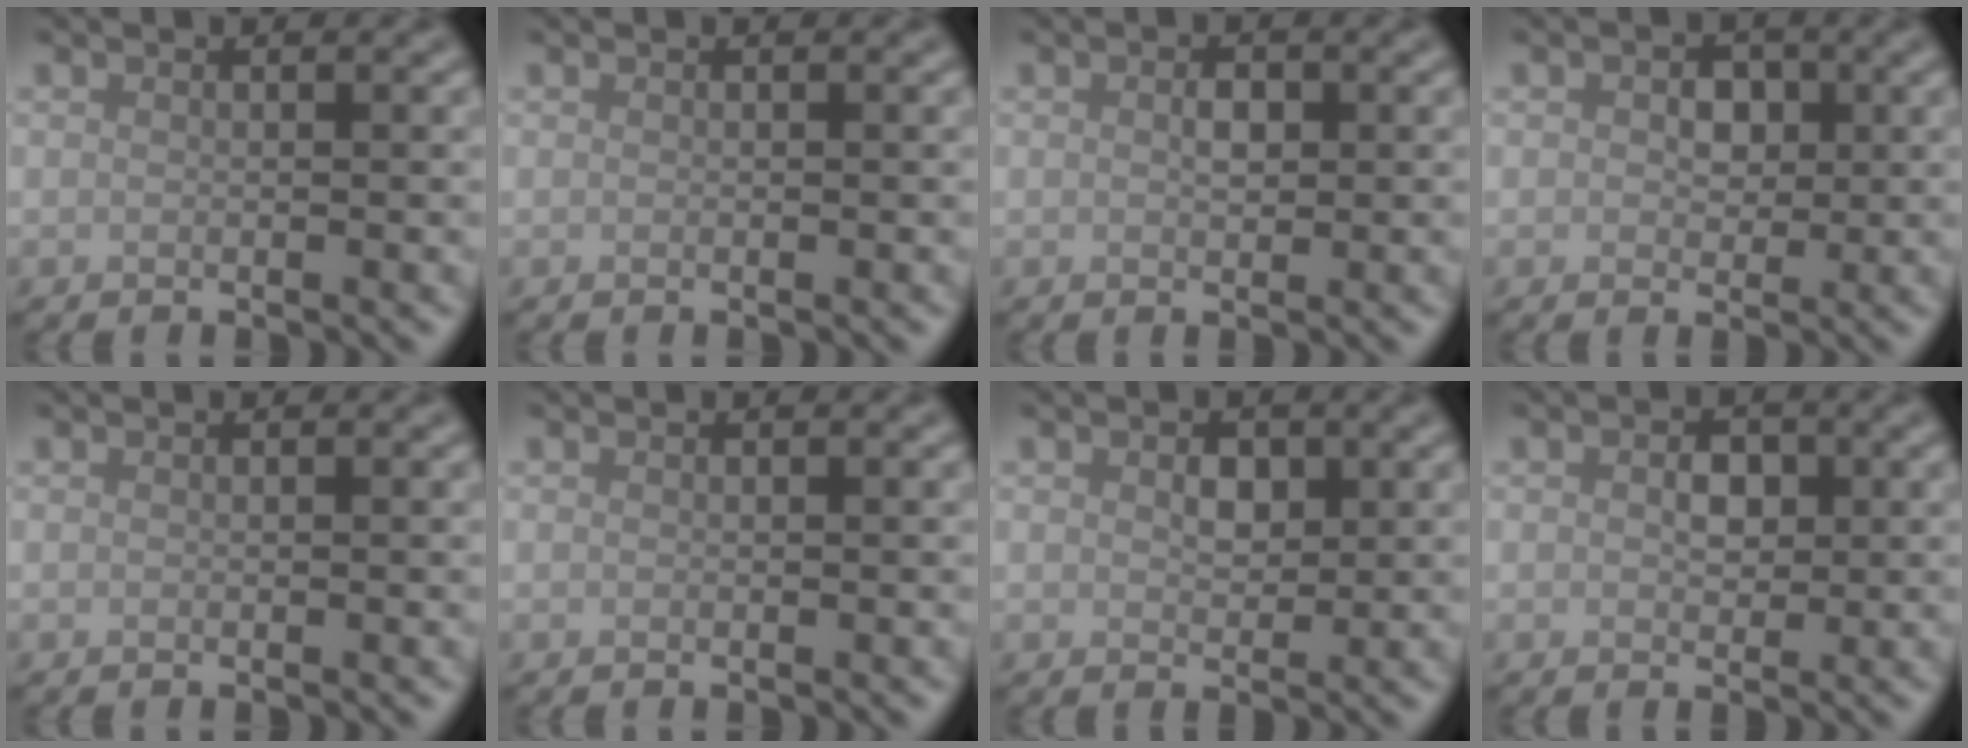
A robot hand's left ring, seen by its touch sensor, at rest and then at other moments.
{"total": 0.0}
{"total": 1.3, "force": [0.2, 0.8, 1.0], "torque": [-0.019, 0.001, 0.002]}
{"total": 2.3, "force": [0.4, 1.8, 1.4], "torque": [-0.023, 0.000, 0.001]}
{"total": 0.0}
{"total": 0.0}
{"total": 1.6, "force": [0.5, 1.1, 1.0], "torque": [-0.019, -0.002, 0.009]}
{"total": 1.9, "force": [0.2, 1.4, 1.3], "torque": [-0.021, 0.001, 0.001]}